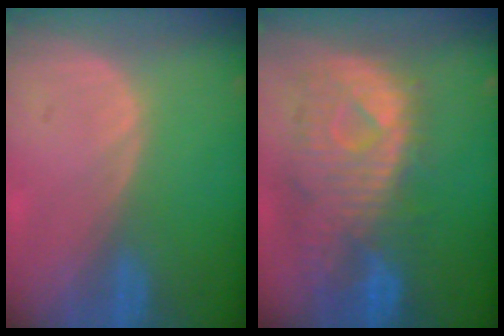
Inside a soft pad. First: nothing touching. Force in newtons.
{"total": 11.4, "press": 9.9, "slide": 5.7}